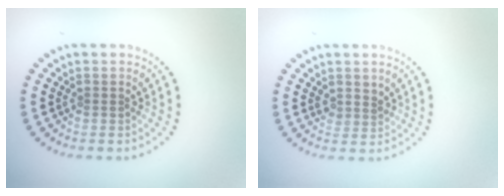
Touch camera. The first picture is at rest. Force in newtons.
{"total": 1.4, "press": 1.2, "slide": 0.8}